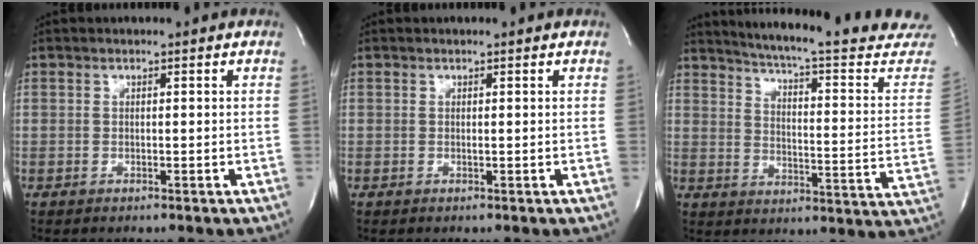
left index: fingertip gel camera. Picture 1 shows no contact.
{"total": 0.0}
{"total": 24.7, "force": [22.8, 0.4, 9.6], "torque": [-0.139, -0.103, 0.276]}